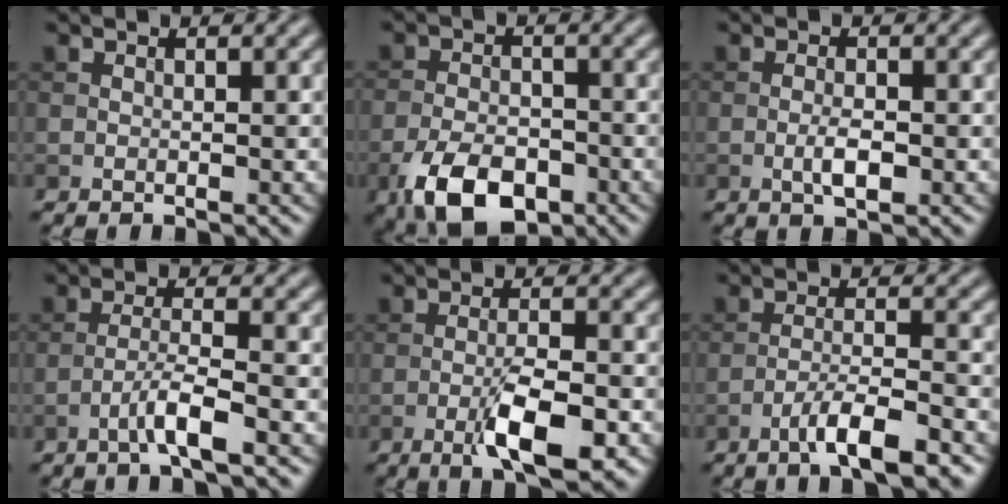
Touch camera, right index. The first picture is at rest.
{"total": 7.3, "force": [-4.0, 3.9, 4.7], "torque": [-0.089, -0.008, -0.074]}
{"total": 2.2, "force": [-0.6, 0.7, 2.0], "torque": [-0.038, 0.000, -0.014]}
{"total": 3.2, "force": [-1.7, 0.2, 2.7], "torque": [-0.050, 0.011, -0.039]}
{"total": 5.6, "force": [-2.4, 1.3, 4.8], "torque": [-0.088, -0.001, -0.040]}
{"total": 5.1, "force": [-3.2, 0.8, 3.9], "torque": [-0.067, 0.005, -0.058]}